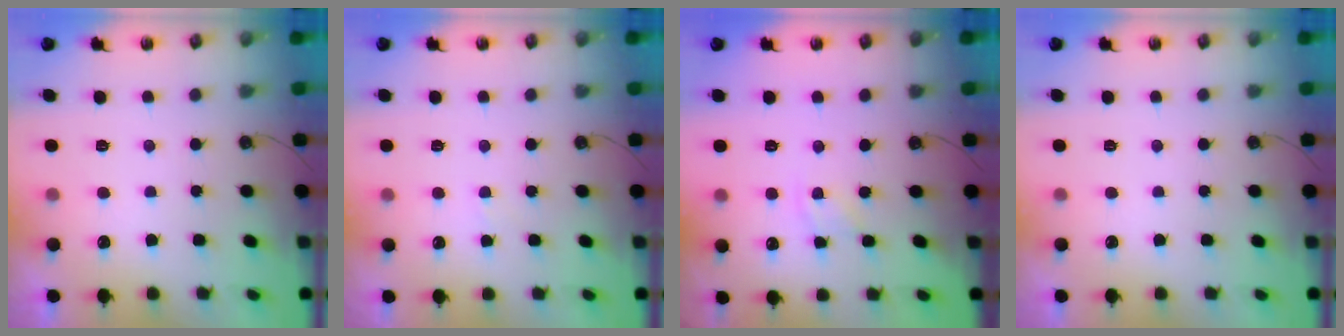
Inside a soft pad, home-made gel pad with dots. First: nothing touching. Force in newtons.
{"total": 1.9, "press": 1.9, "slide": 0.3}
{"total": 4.6, "press": 4.5, "slide": 0.7}
{"total": 0.0}